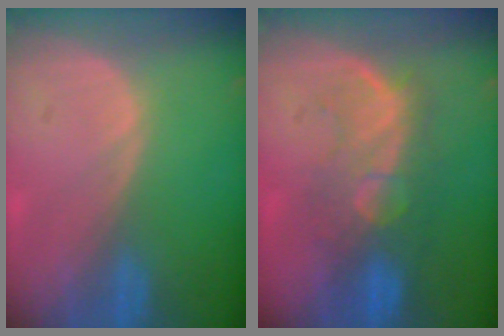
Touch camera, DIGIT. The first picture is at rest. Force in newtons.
{"total": 9.0, "press": 8.3, "slide": 3.4}